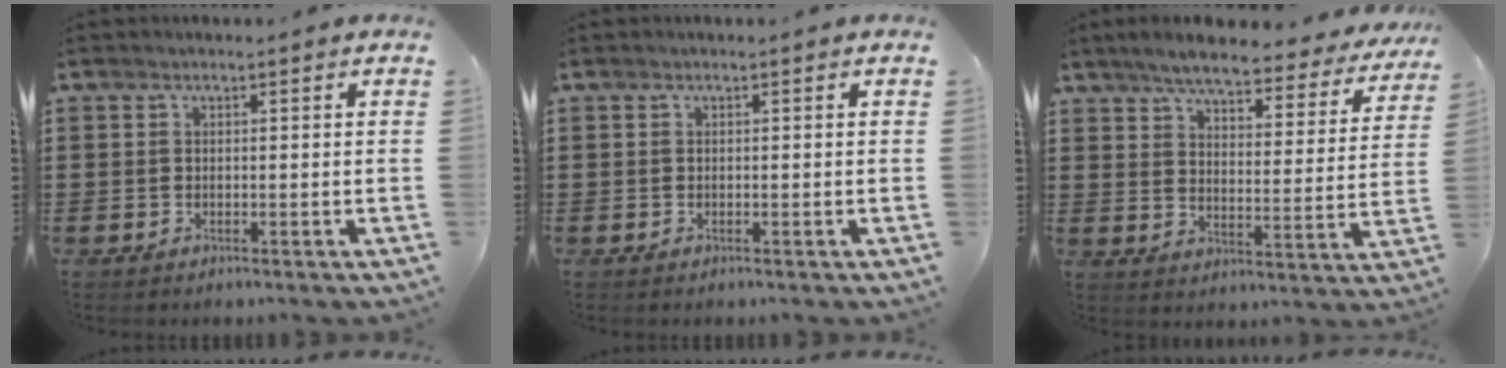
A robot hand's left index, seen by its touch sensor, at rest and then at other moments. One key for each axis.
{"total": 0.0}
{"total": 5.9, "fx": 5.4, "fy": 0.7, "fz": 2.1, "tx": -0.067, "ty": -0.032, "tz": 0.091}